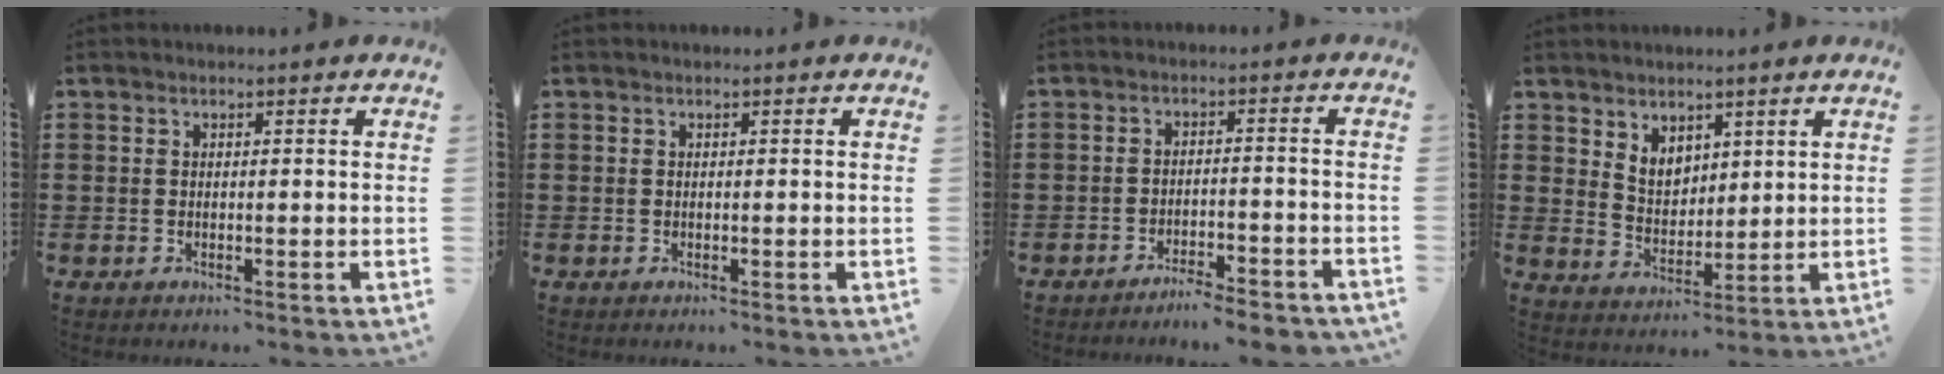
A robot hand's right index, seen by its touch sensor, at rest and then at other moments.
{"total": 0.0}
{"total": 3.3, "force": [-3.2, -0.1, 0.7], "torque": [-0.016, 0.000, -0.067]}
{"total": 4.7, "force": [3.2, 3.2, 1.4], "torque": [-0.042, 0.004, 0.059]}